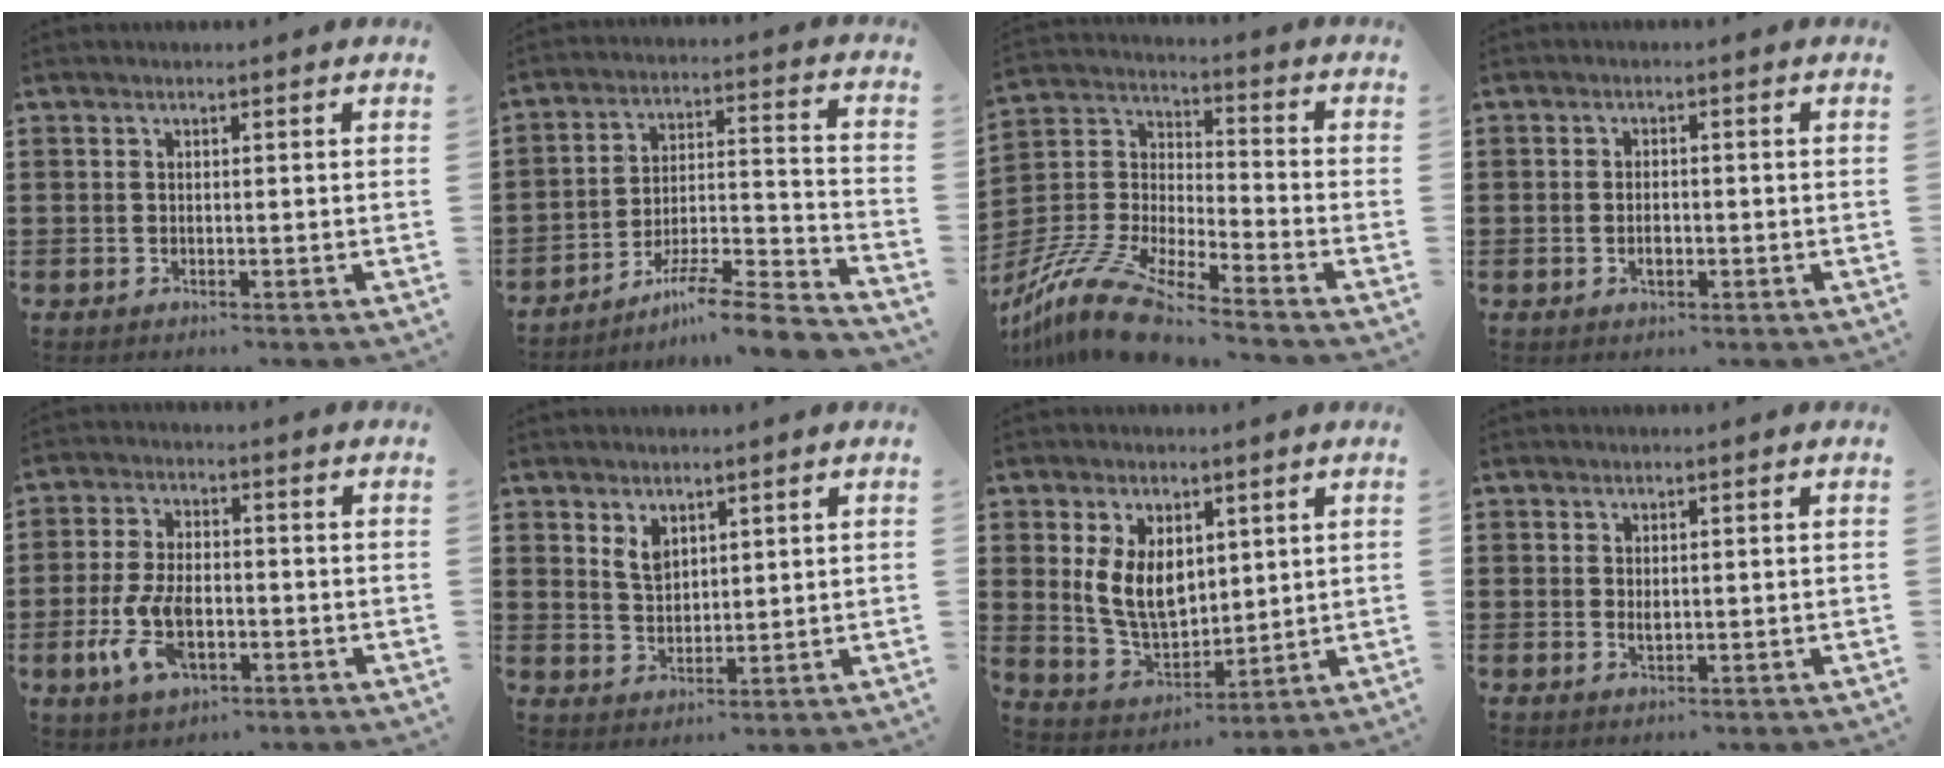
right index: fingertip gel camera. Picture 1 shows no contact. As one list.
[{"total": 7.6, "force": [-6.6, 0.2, 3.8], "torque": [-0.055, 0.000, -0.130]}, {"total": 11.9, "force": [-10.6, 1.3, 5.4], "torque": [-0.133, 0.011, -0.217]}, {"total": 1.9, "force": [-0.5, 0.8, 1.6], "torque": [-0.030, -0.002, -0.007]}, {"total": 8.4, "force": [-2.5, 4.1, 6.9], "torque": [-0.171, -0.013, -0.050]}, {"total": 3.4, "force": [2.2, 2.0, 1.6], "torque": [-0.039, 0.007, 0.042]}, {"total": 8.2, "force": [2.4, 5.4, 5.7], "torque": [-0.143, 0.001, 0.042]}, {"total": 0.9, "force": [0.3, 0.4, 0.8], "torque": [-0.016, 0.002, 0.006]}]